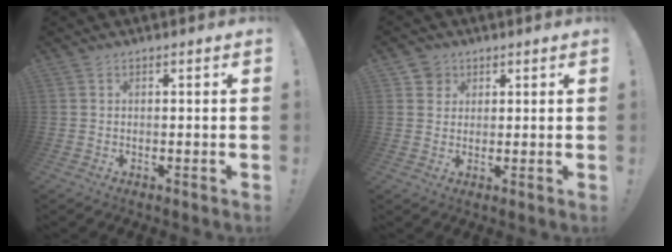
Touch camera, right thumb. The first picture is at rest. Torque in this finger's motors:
{"motor_torque": [-0.17, 0.13, -0.19, 0.00, -0.05]}